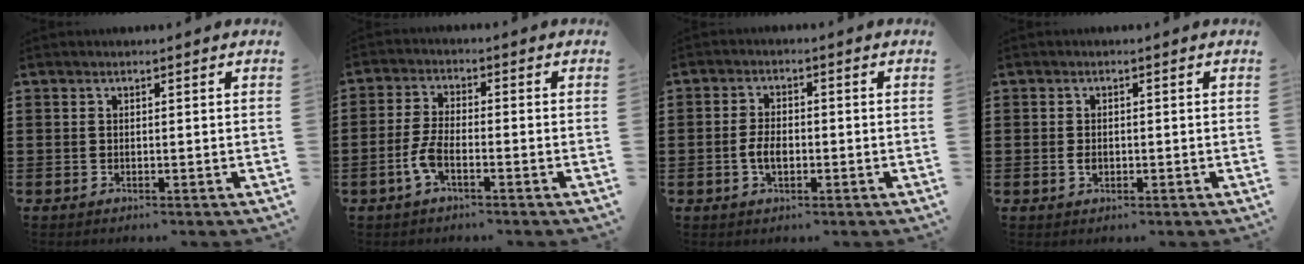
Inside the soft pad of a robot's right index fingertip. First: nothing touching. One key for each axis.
{"total": 4.3, "fx": -2.0, "fy": 1.2, "fz": 3.6, "tx": -0.097, "ty": -0.010, "tz": -0.045}
{"total": 3.6, "fx": -0.8, "fy": 1.9, "fz": 3.0, "tx": -0.070, "ty": -0.002, "tz": -0.018}
{"total": 1.3, "fx": -0.2, "fy": 0.9, "fz": 0.9, "tx": -0.020, "ty": 0.004, "tz": -0.005}